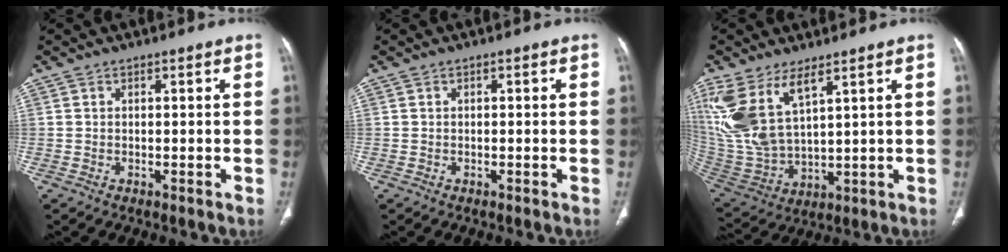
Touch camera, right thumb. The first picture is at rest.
{"total": 0.5, "force": [0.1, 0.3, 0.4], "torque": [-0.006, 0.001, 0.001]}
{"total": 14.5, "force": [7.5, 6.3, 10.7], "torque": [-0.234, -0.027, 0.173]}